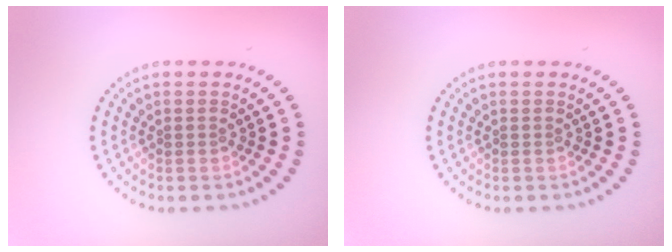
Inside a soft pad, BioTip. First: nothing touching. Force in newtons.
{"total": 0.0}